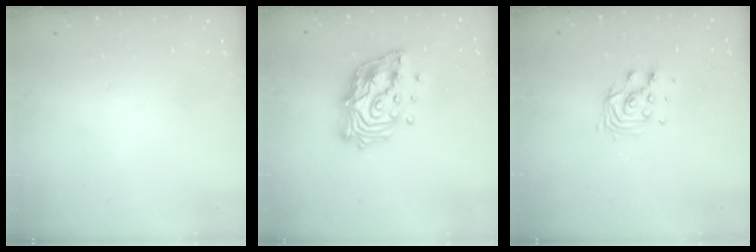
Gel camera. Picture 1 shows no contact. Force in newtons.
{"total": 15.1, "press": 15.1, "slide": 1.2}
{"total": 7.0, "press": 7.0, "slide": 0.4}